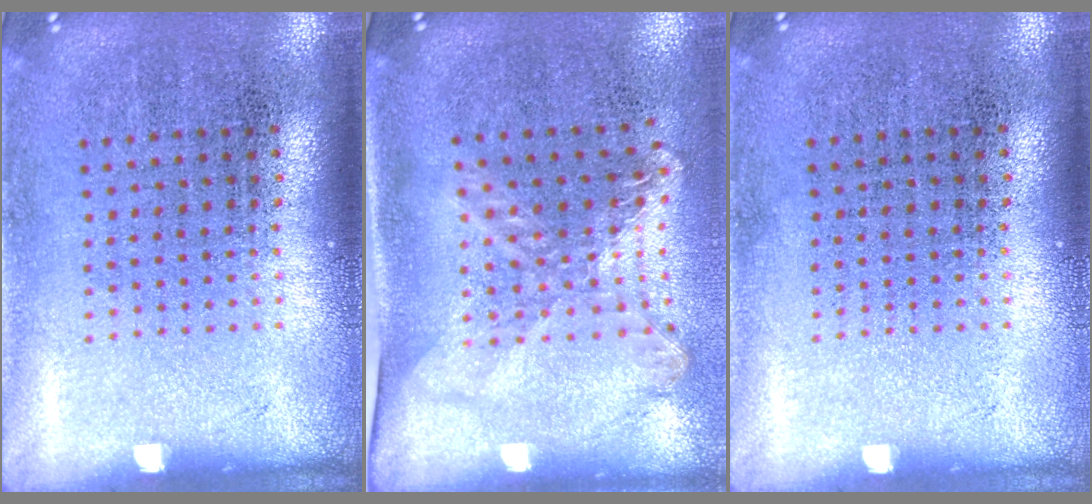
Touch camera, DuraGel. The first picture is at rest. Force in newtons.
{"total": 1.8, "press": 1.3, "slide": 1.2}
{"total": 0.0}